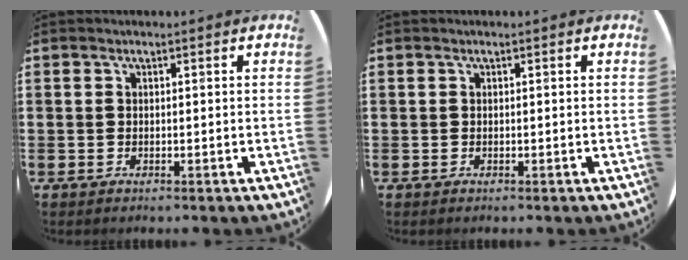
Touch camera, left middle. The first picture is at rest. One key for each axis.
{"total": 0.0}